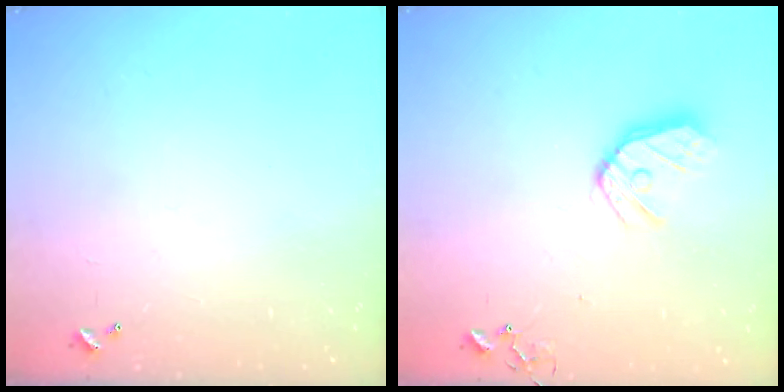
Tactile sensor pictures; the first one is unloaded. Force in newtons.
{"total": 12.6, "press": 12.5, "slide": 1.4}